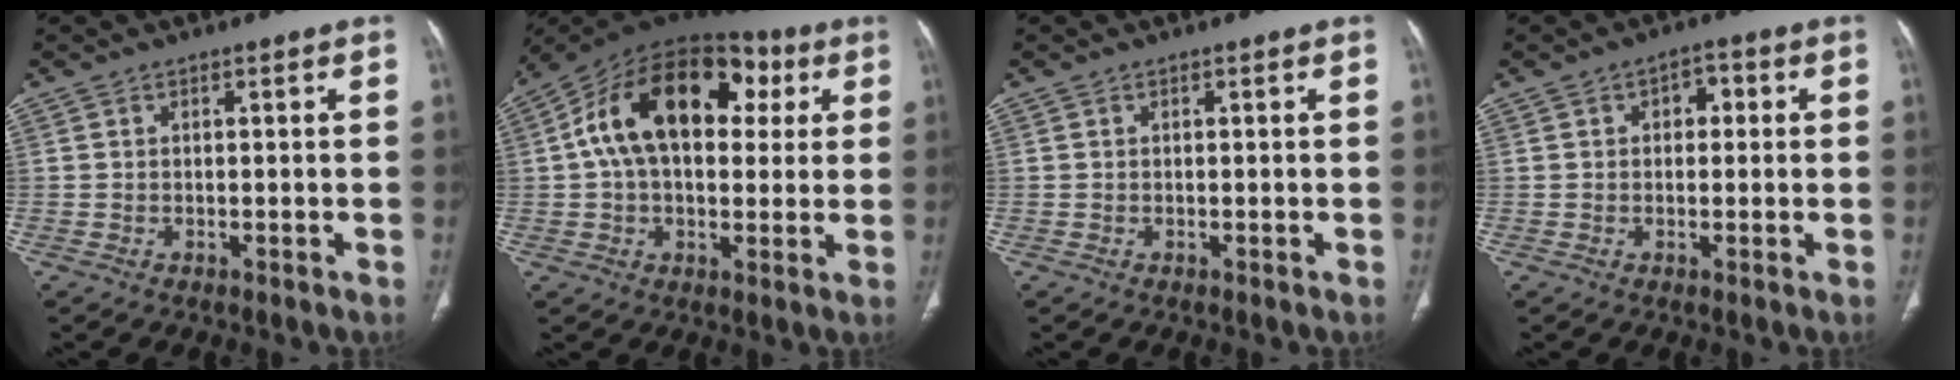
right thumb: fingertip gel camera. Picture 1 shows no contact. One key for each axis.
{"total": 22.6, "fx": 5.5, "fy": 13.9, "fz": 16.9, "tx": -0.264, "ty": 0.040, "tz": 0.079}
{"total": 0.0}
{"total": 3.5, "fx": 0.7, "fy": 2.4, "fz": 2.5, "tx": -0.018, "ty": 0.009, "tz": 0.005}